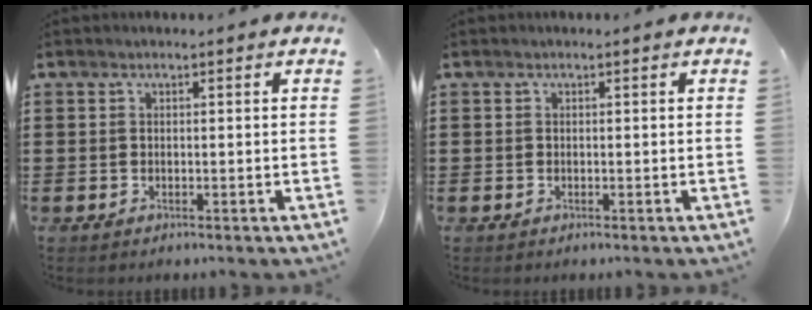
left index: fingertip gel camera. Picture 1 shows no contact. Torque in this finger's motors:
{"motor_torque": [0.00, 0.00, 0.01, 0.00]}